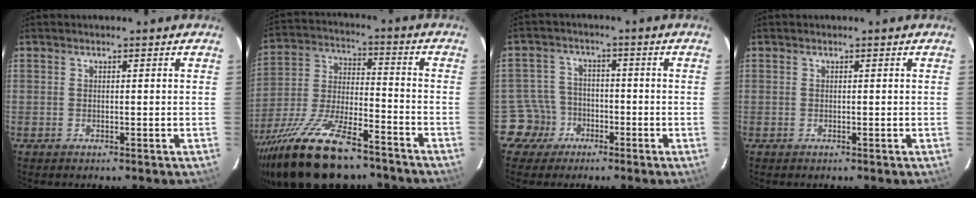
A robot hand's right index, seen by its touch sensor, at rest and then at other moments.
{"total": 23.1, "force": [-17.1, 7.5, 13.7], "torque": [-0.272, -0.033, -0.286]}
{"total": 5.9, "force": [-3.1, 4.9, -0.6], "torque": [-0.003, 0.027, -0.061]}
{"total": 0.0}